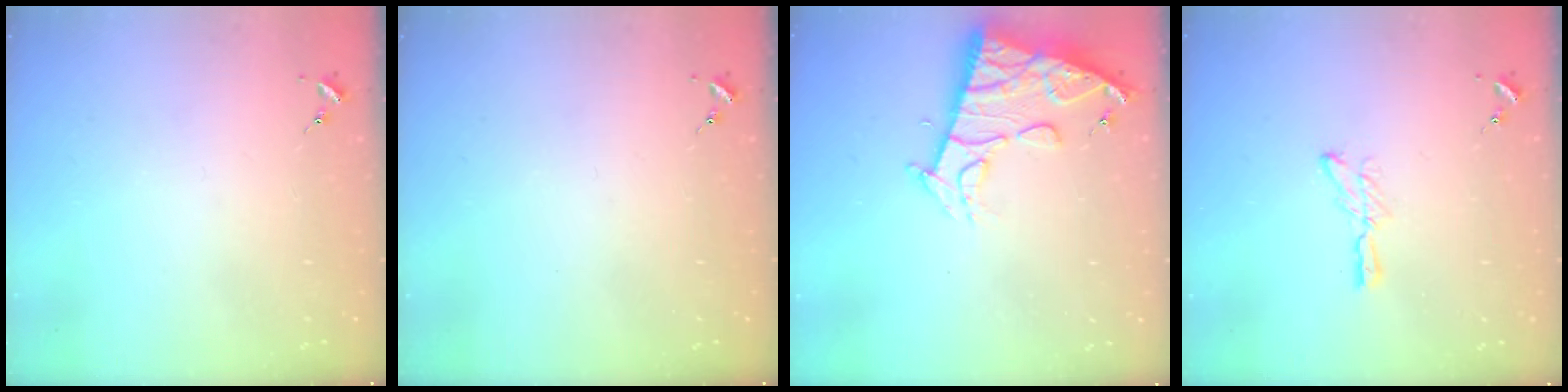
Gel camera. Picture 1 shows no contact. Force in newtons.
{"total": 0.0}
{"total": 13.2, "press": 13.2, "slide": 1.4}
{"total": 5.5, "press": 5.5, "slide": 0.5}